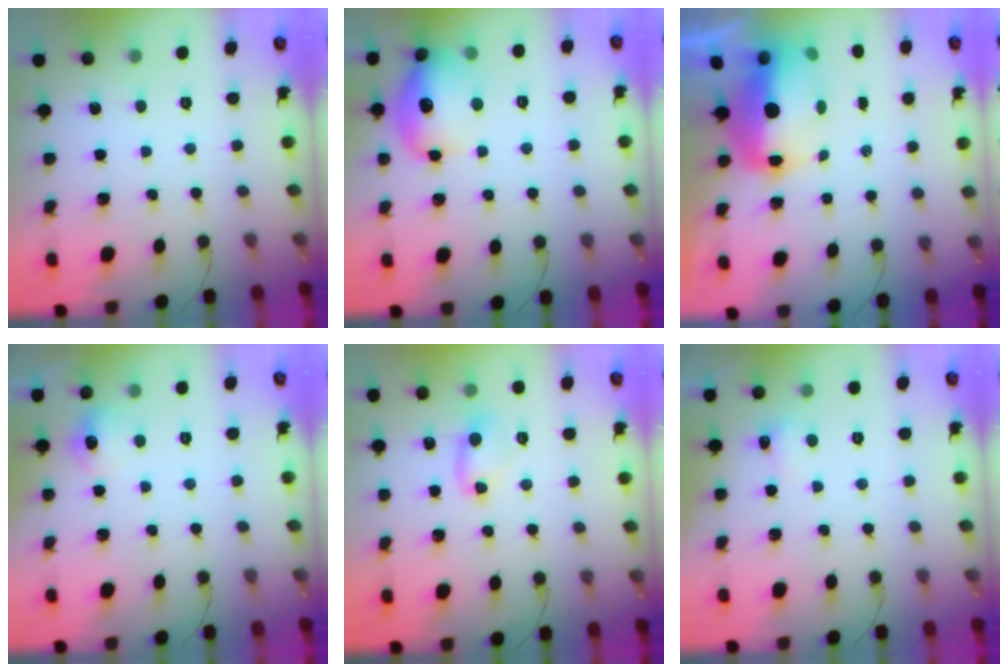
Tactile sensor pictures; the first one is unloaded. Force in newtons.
{"total": 15.0, "press": 14.9, "slide": 1.4}
{"total": 11.9, "press": 11.7, "slide": 2.3}
{"total": 6.5, "press": 6.4, "slide": 1.2}
{"total": 5.0, "press": 4.8, "slide": 1.4}
{"total": 3.9, "press": 3.8, "slide": 1.1}